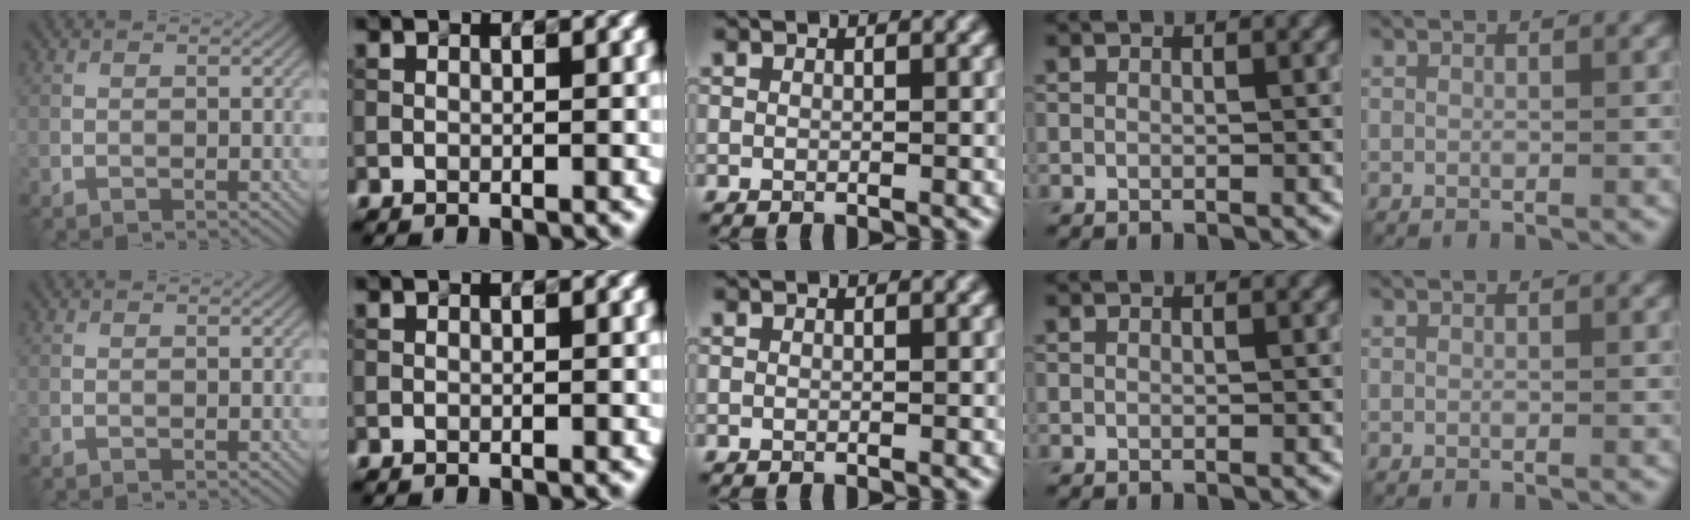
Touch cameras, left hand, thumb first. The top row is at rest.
{}